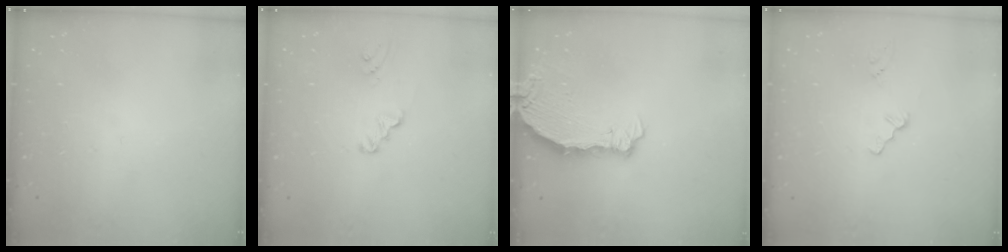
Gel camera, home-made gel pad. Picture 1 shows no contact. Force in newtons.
{"total": 2.5, "press": 2.5, "slide": 0.3}
{"total": 7.6, "press": 5.6, "slide": 5.1}
{"total": 0.0}